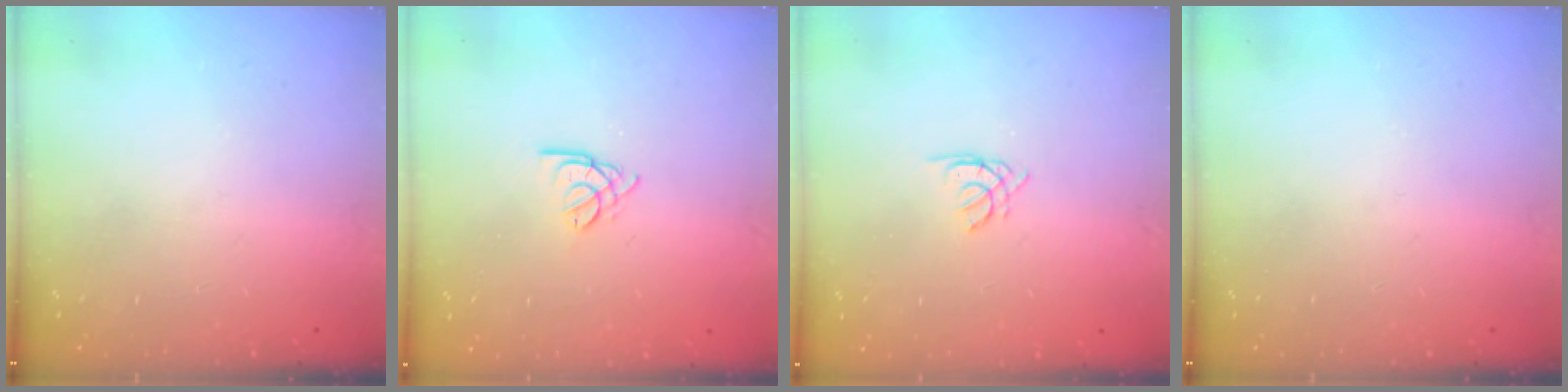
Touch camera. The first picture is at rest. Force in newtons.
{"total": 2.6, "press": 2.6, "slide": 0.6}
{"total": 0.5, "press": 0.4, "slide": 0.3}
{"total": 0.0}